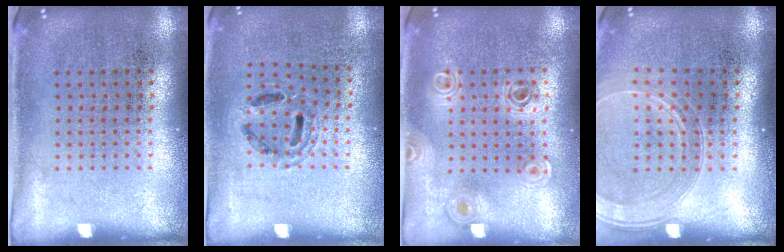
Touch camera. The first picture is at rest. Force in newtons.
{"total": 0.9, "press": 0.9, "slide": 0.2}
{"total": 0.5, "press": 0.5, "slide": 0.1}
{"total": 1.7, "press": 1.6, "slide": 0.6}